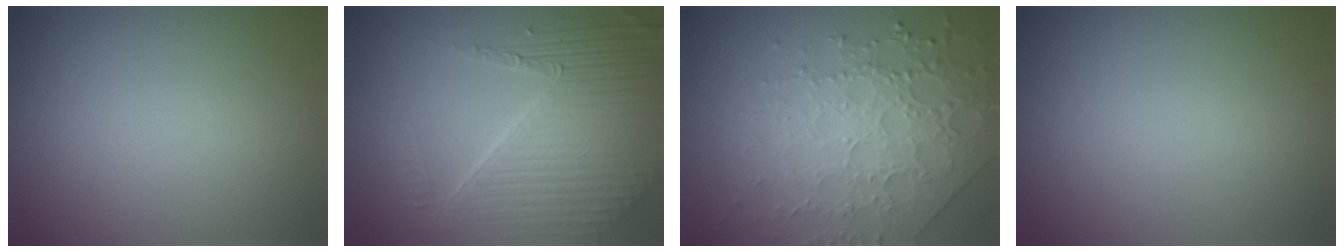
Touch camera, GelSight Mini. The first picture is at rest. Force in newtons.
{"total": 7.8, "press": 5.4, "slide": 5.6}
{"total": 4.8, "press": 4.5, "slide": 1.6}
{"total": 0.0}